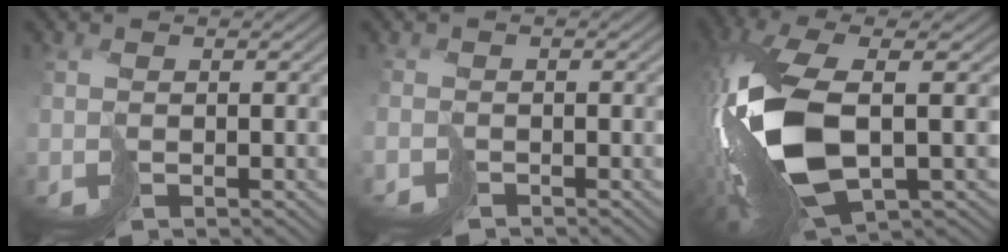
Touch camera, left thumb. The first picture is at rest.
{"total": 1.4, "force": [-1.2, 0.1, -0.8], "torque": [0.021, -0.003, -0.024]}
{"total": 13.1, "force": [-1.0, 5.5, 11.8], "torque": [-0.282, -0.005, -0.017]}